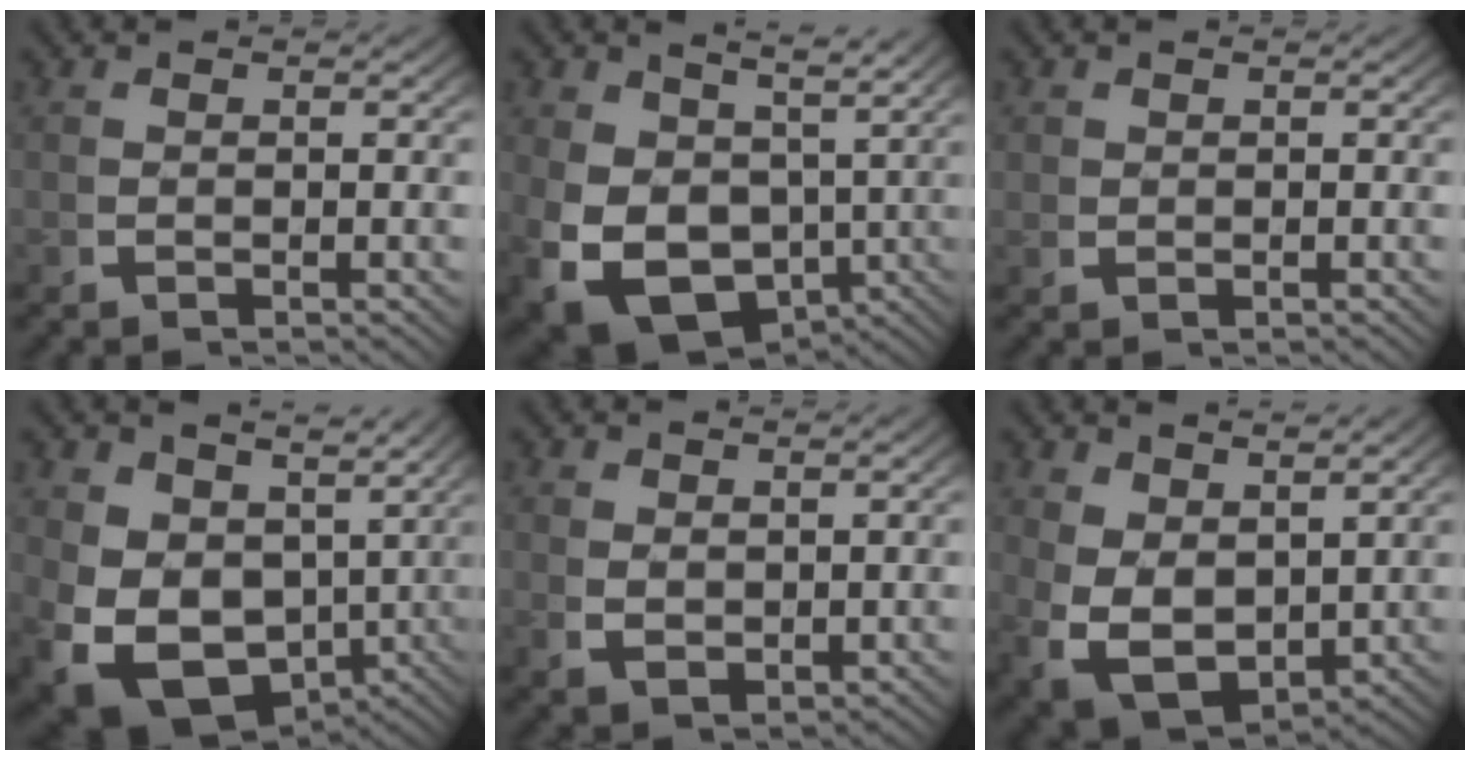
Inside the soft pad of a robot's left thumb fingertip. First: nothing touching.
{"total": 10.3, "force": [-2.8, 7.3, 6.7], "torque": [-0.155, -0.059, -0.015]}
{"total": 1.1, "force": [0.5, 0.9, 0.4], "torque": [-0.010, -0.003, 0.011]}
{"total": 11.3, "force": [-2.6, 8.4, 7.1], "torque": [-0.166, -0.077, -0.011]}
{"total": 2.3, "force": [0.6, 1.6, 1.5], "torque": [-0.037, -0.014, 0.028]}
{"total": 8.8, "force": [-1.8, 6.7, 5.5], "torque": [-0.150, -0.059, -0.005]}